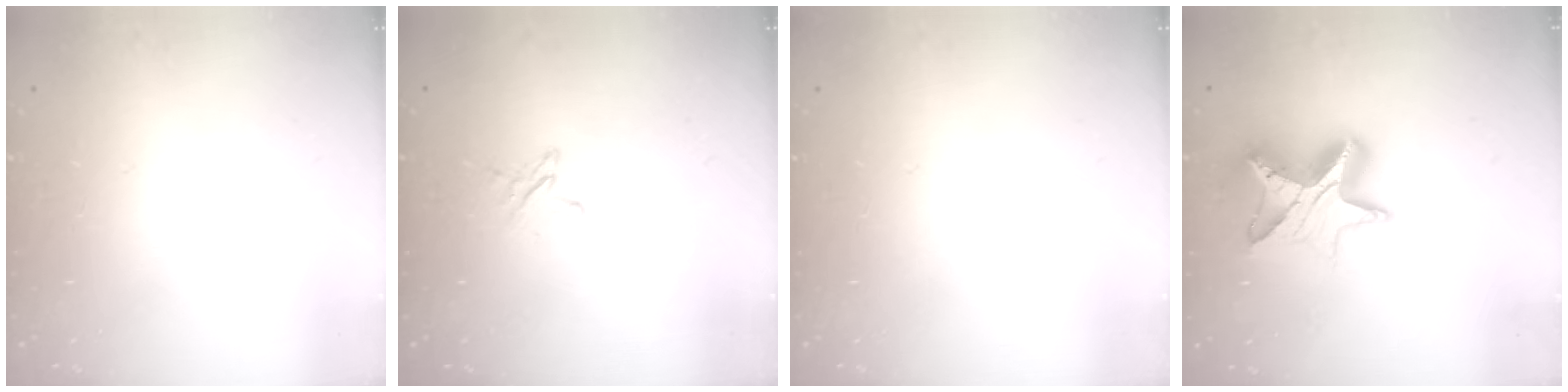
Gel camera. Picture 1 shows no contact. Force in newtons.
{"total": 2.5, "press": 2.4, "slide": 0.2}
{"total": 0.0}
{"total": 12.3, "press": 12.3, "slide": 0.7}